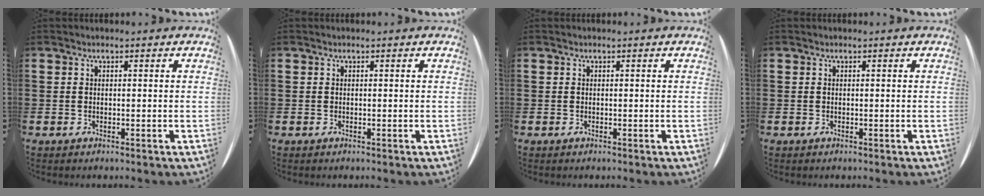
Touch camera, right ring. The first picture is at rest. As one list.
[{"total": 0.0}, {"total": 0.0}, {"total": 0.0}]